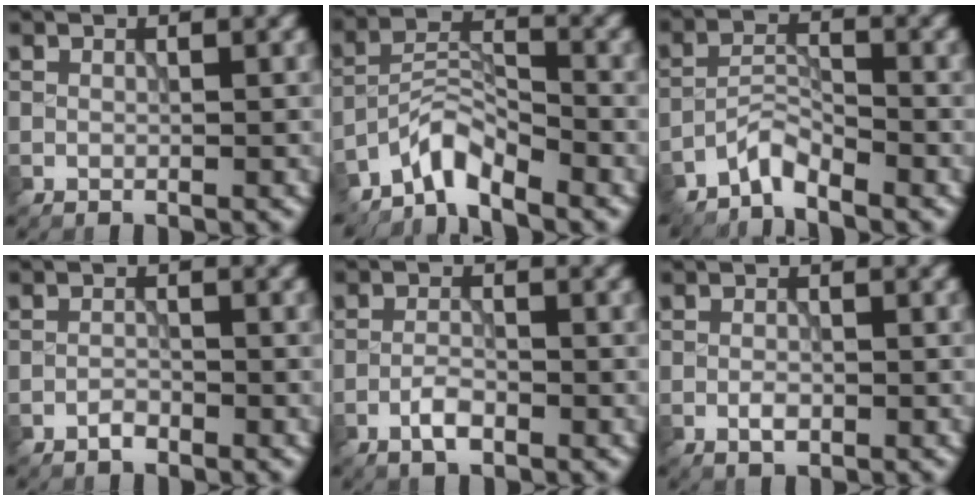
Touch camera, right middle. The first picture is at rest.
{"total": 3.6, "force": [-3.2, 0.8, 1.5], "torque": [-0.025, 0.011, -0.073]}
{"total": 2.5, "force": [-2.3, 0.3, 0.8], "torque": [-0.015, 0.008, -0.054]}
{"total": 1.0, "force": [-0.8, 0.3, 0.4], "torque": [-0.006, 0.002, -0.018]}
{"total": 1.9, "force": [-1.2, 0.6, 1.4], "torque": [-0.028, 0.003, -0.026]}
{"total": 1.2, "force": [-0.5, 0.5, 0.9], "torque": [-0.017, 0.000, -0.011]}